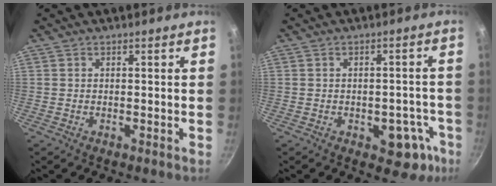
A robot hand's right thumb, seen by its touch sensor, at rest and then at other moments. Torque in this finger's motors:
{"motor_torque": [0.54, 0.40, 0.52, -0.16, 0.04]}